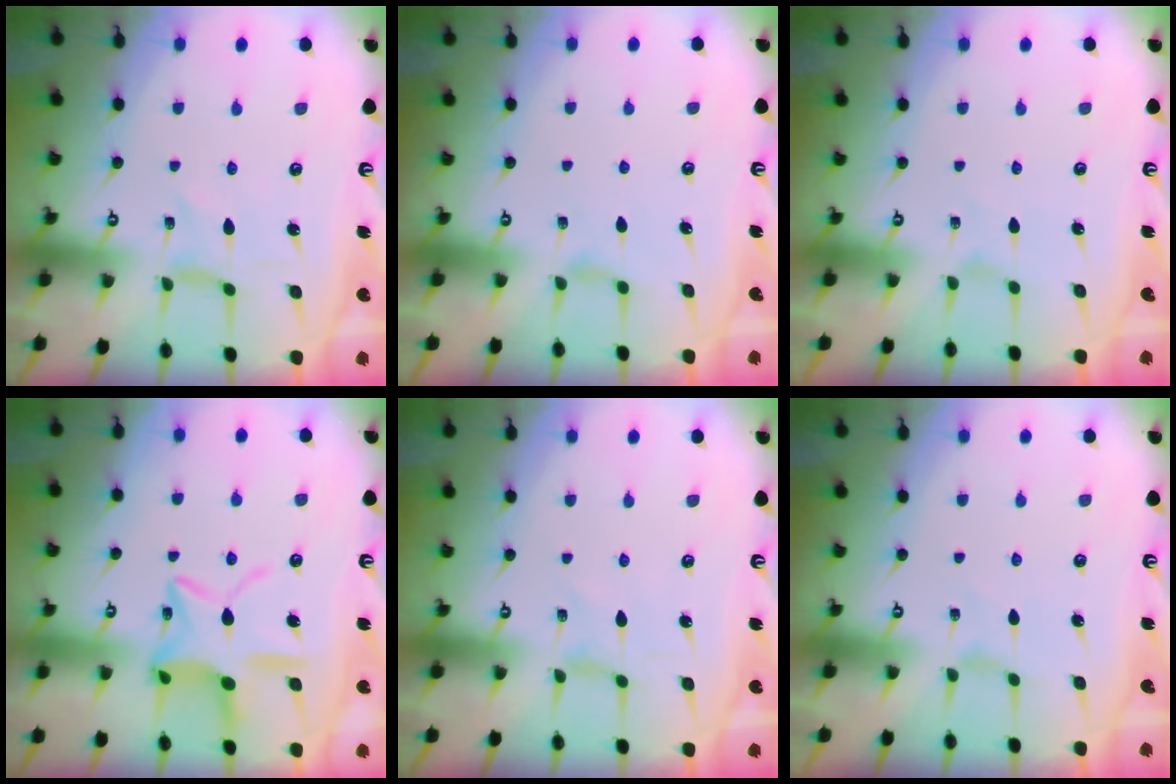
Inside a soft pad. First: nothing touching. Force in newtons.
{"total": 2.5, "press": 2.4, "slide": 0.5}
{"total": 0.0}
{"total": 14.0, "press": 14.0, "slide": 0.9}
{"total": 0.0}
{"total": 0.0}